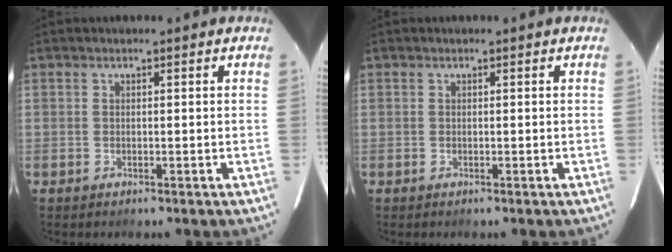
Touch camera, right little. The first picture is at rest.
{"total": 0.0}